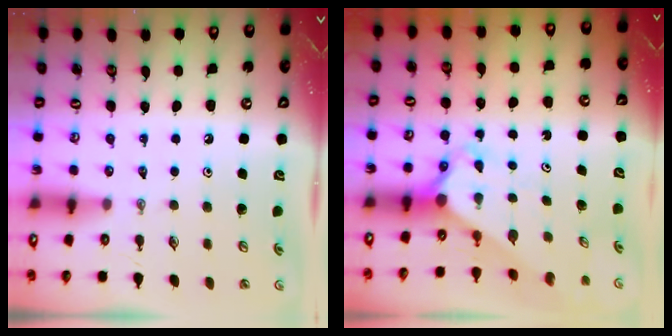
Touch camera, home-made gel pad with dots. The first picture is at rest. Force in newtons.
{"total": 2.7, "press": 2.7, "slide": 0.2}